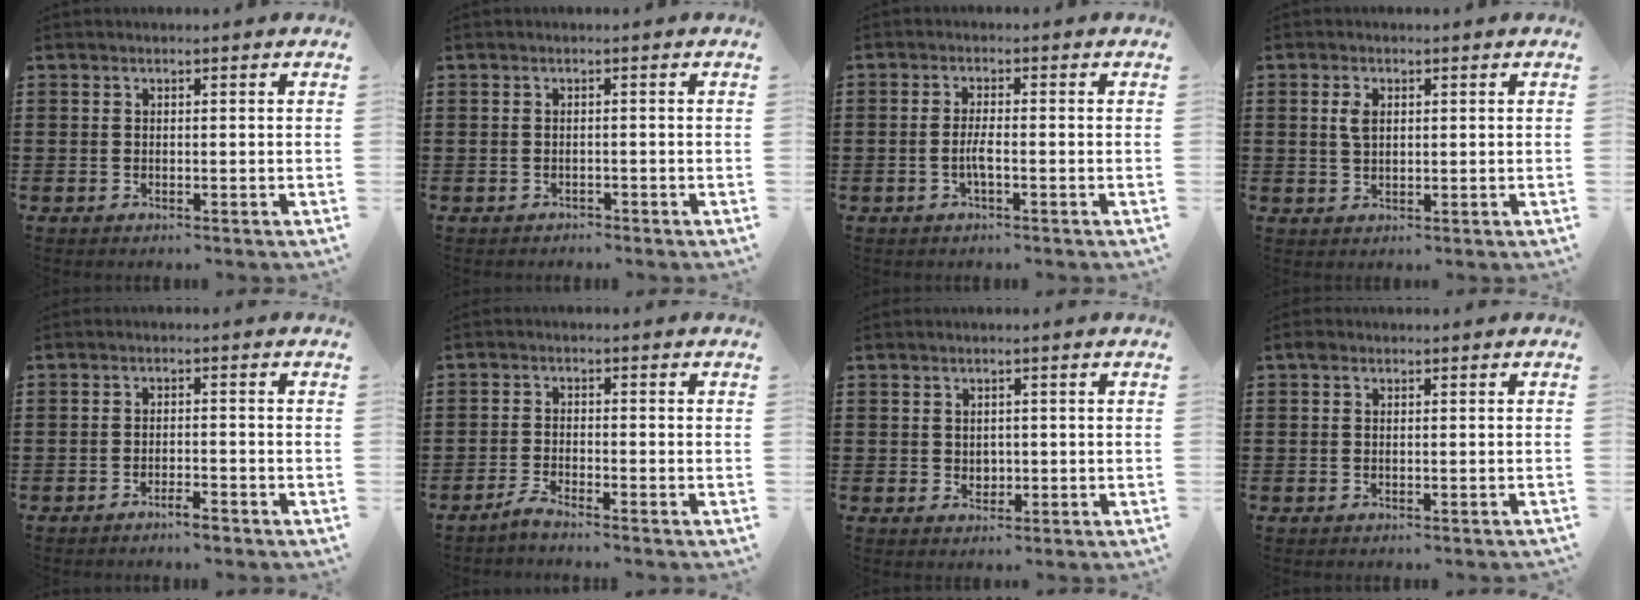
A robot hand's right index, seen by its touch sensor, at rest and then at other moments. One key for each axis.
{"total": 0.8, "fx": -0.7, "fy": 0.2, "fz": -0.1, "tx": 0.000, "ty": 0.001, "tz": -0.017}
{"total": 2.6, "fx": -0.9, "fy": 0.3, "fz": 2.4, "tx": -0.058, "ty": -0.005, "tz": -0.022}
{"total": 2.6, "fx": 0.7, "fy": 1.4, "fz": 2.1, "tx": -0.047, "ty": 0.006, "tz": 0.012}
{"total": 2.2, "fx": -1.9, "fy": 0.2, "fz": 1.1, "tx": -0.023, "ty": 0.000, "tz": -0.036}
{"total": 2.1, "fx": -1.9, "fy": -0.2, "fz": 0.8, "tx": -0.030, "ty": -0.006, "tz": -0.041}
{"total": 1.4, "fx": 0.4, "fy": 1.3, "fz": 0.3, "tx": -0.010, "ty": 0.009, "tz": 0.006}
{"total": 0.6, "fx": 0.0, "fy": 0.6, "fz": 0.2, "tx": -0.007, "ty": 0.004, "tz": -0.002}